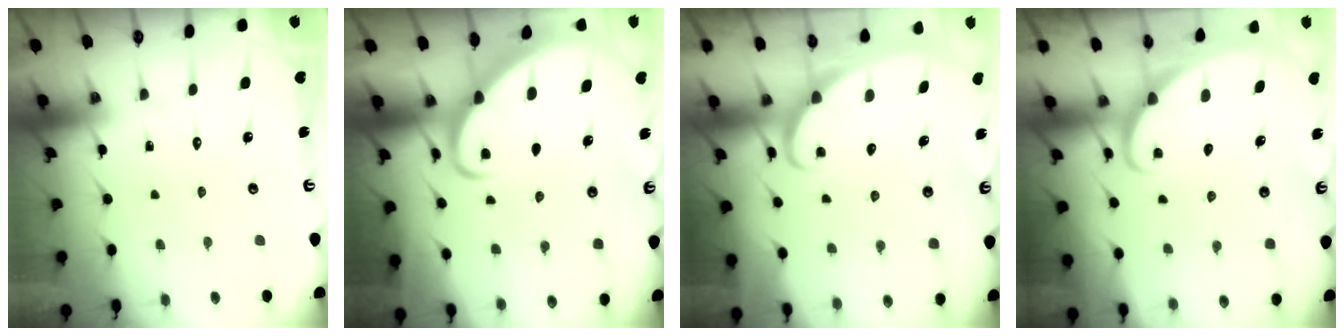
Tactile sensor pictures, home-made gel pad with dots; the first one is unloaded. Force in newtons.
{"total": 4.5, "press": 4.4, "slide": 0.6}
{"total": 2.6, "press": 2.6, "slide": 0.3}
{"total": 1.8, "press": 1.8, "slide": 0.1}